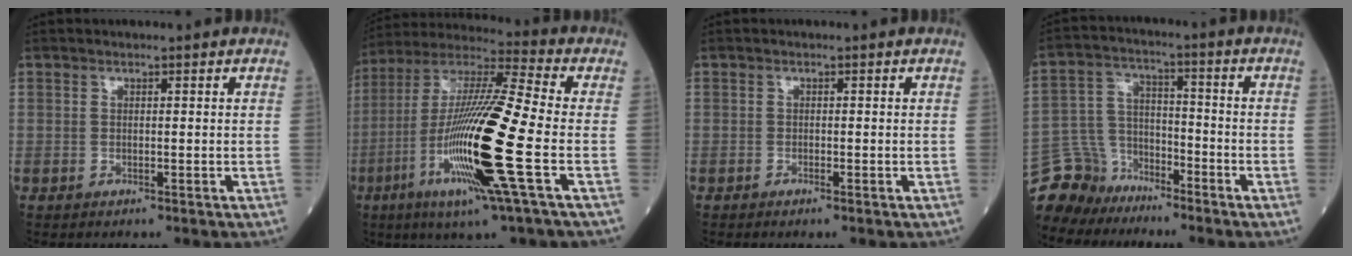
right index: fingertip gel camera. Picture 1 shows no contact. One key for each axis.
{"total": 21.0, "fx": -5.8, "fy": 0.0, "fz": 20.2, "tx": -0.422, "ty": -0.032, "tz": -0.120}
{"total": 0.7, "fx": -0.6, "fy": -0.1, "fz": 0.4, "tx": -0.014, "ty": -0.001, "tz": -0.010}
{"total": 9.2, "fx": -8.1, "fy": 4.3, "fz": -0.4, "tx": -0.010, "ty": 0.027, "tz": -0.158}